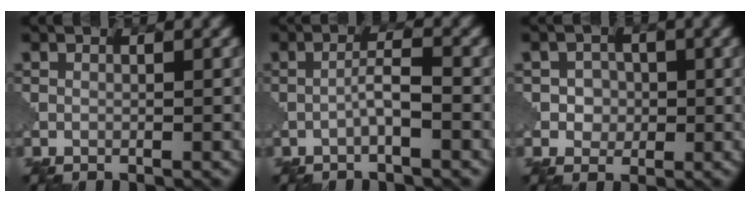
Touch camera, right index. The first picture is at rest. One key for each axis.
{"total": 2.1, "fx": -0.9, "fy": 0.2, "fz": 1.9, "tx": -0.036, "ty": 0.010, "tz": -0.021}
{"total": 2.2, "fx": 0.0, "fy": 2.1, "fz": 0.8, "tx": -0.002, "ty": 0.000, "tz": -0.005}